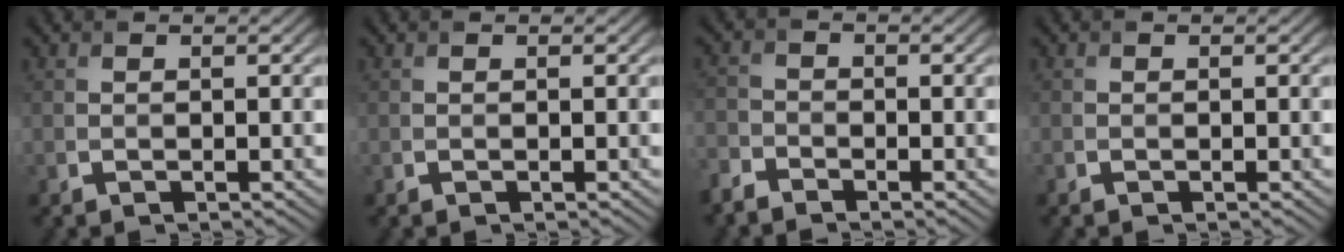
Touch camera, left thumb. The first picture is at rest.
{"total": 0.0}
{"total": 3.0, "force": [-2.7, 1.1, 0.8], "torque": [-0.019, -0.005, -0.070]}
{"total": 0.0}